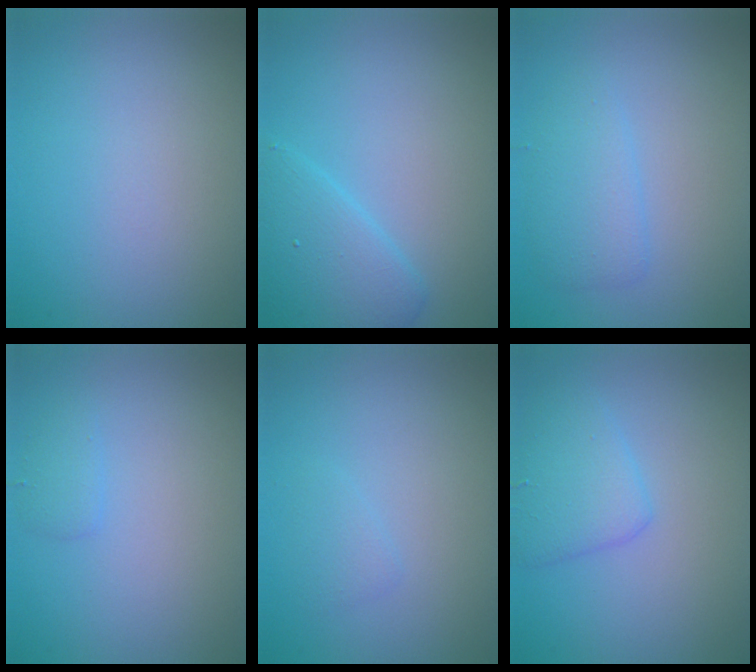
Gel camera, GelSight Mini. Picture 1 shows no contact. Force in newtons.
{"total": 3.9, "press": 3.9, "slide": 0.1}
{"total": 2.3, "press": 2.3, "slide": 0.2}
{"total": 1.0, "press": 0.9, "slide": 0.1}
{"total": 0.9, "press": 0.9, "slide": 0.0}
{"total": 2.9, "press": 2.9, "slide": 0.1}